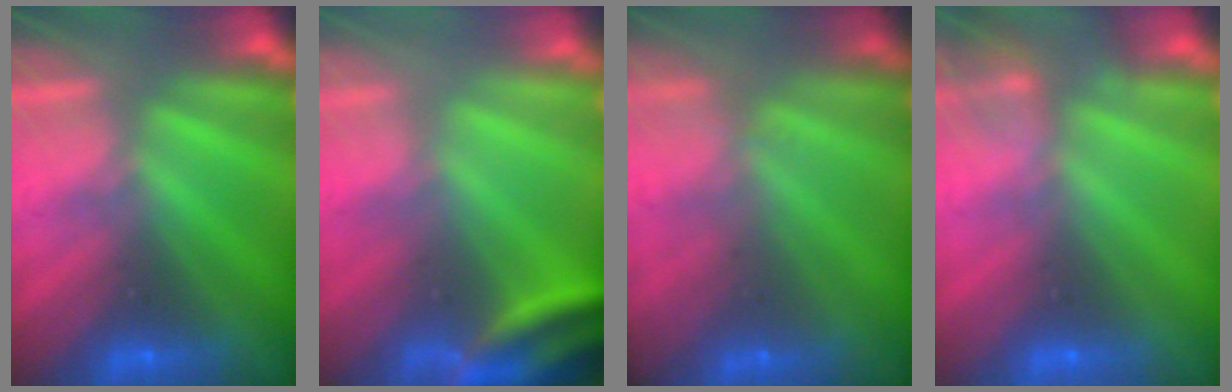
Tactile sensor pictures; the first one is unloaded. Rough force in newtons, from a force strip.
{"total": 3.9}
{"total": 5.5}
{"total": 1.8}